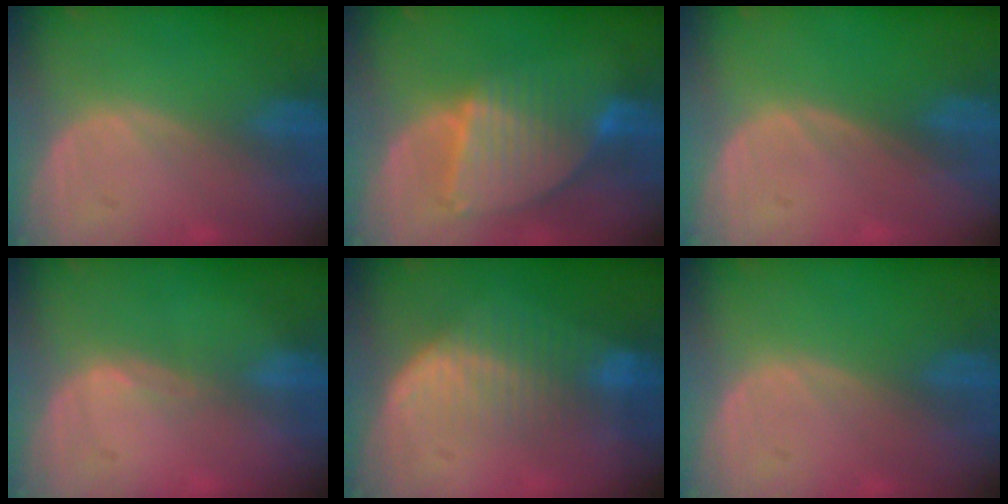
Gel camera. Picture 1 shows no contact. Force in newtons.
{"total": 8.5, "press": 7.5, "slide": 4.1}
{"total": 0.0}
{"total": 1.0, "press": 0.7, "slide": 0.7}
{"total": 7.2, "press": 6.7, "slide": 2.9}
{"total": 0.0}